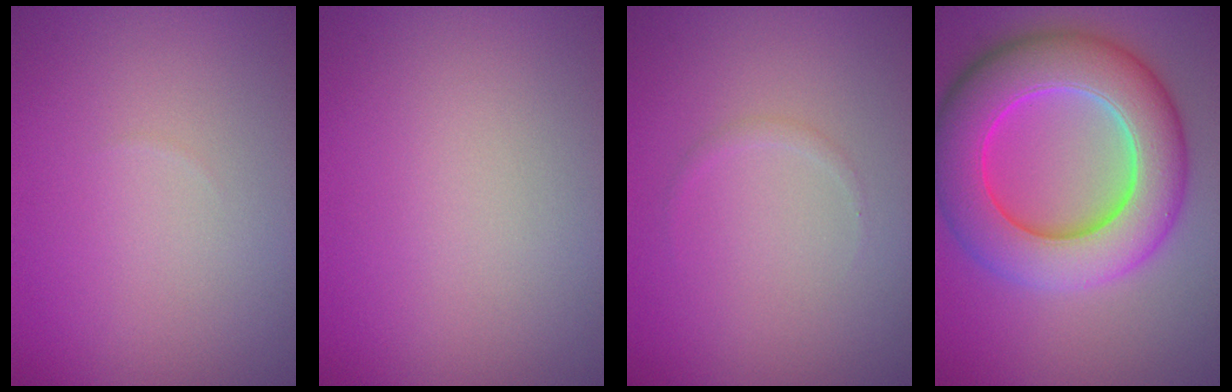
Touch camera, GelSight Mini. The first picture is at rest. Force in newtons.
{"total": 0.0}
{"total": 0.5, "press": 0.5, "slide": 0.0}
{"total": 10.7, "press": 10.7, "slide": 0.5}